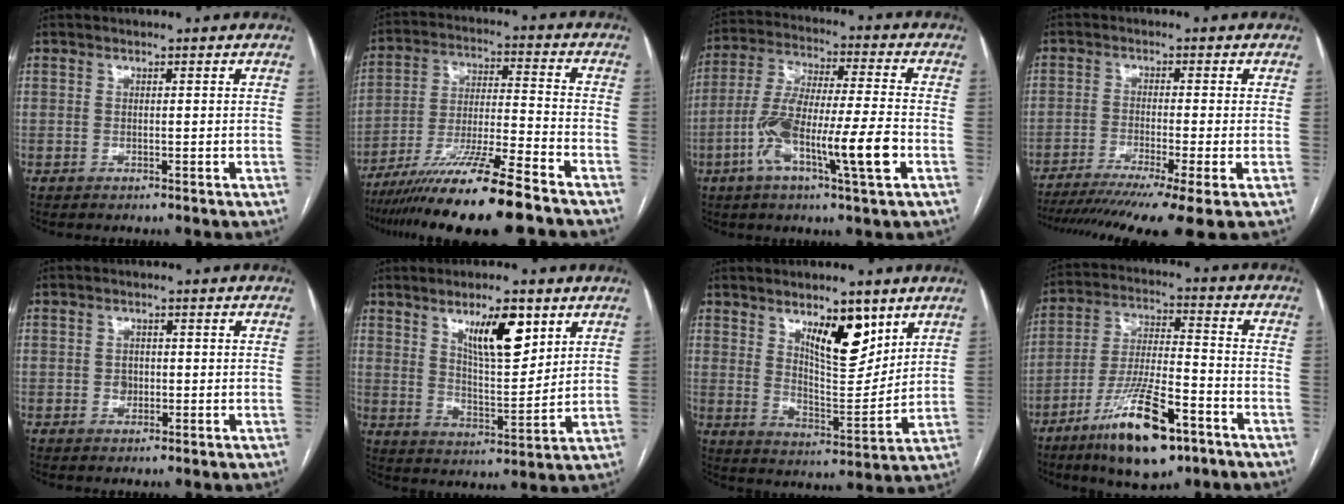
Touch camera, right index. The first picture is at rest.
{"total": 15.8, "force": [-12.1, -0.5, 10.1], "torque": [-0.190, -0.030, -0.211]}
{"total": 14.8, "force": [-4.9, 1.3, 13.9], "torque": [-0.265, -0.001, -0.090]}
{"total": 15.1, "force": [-11.3, -0.6, 10.0], "torque": [-0.141, -0.037, -0.179]}
{"total": 1.7, "force": [-0.2, 1.5, 0.9], "torque": [-0.012, 0.004, -0.001]}
{"total": 10.0, "force": [5.4, 2.7, 8.0], "torque": [-0.136, -0.004, 0.096]}
{"total": 10.6, "force": [6.0, 3.6, 7.9], "torque": [-0.131, -0.007, 0.108]}
{"total": 15.2, "force": [-8.9, 3.6, 11.7], "torque": [-0.218, -0.015, -0.150]}